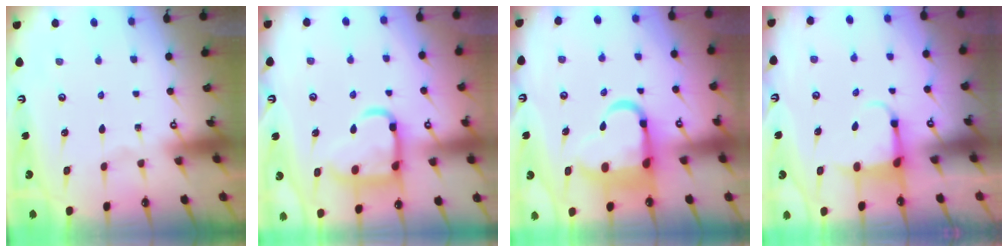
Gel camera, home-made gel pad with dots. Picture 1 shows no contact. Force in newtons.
{"total": 15.0, "press": 14.9, "slide": 1.5}
{"total": 13.2, "press": 12.9, "slide": 2.9}
{"total": 3.7, "press": 3.6, "slide": 1.0}